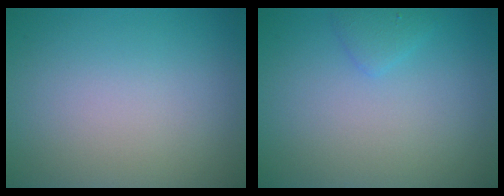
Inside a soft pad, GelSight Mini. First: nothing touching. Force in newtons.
{"total": 1.2, "press": 1.2, "slide": 0.1}